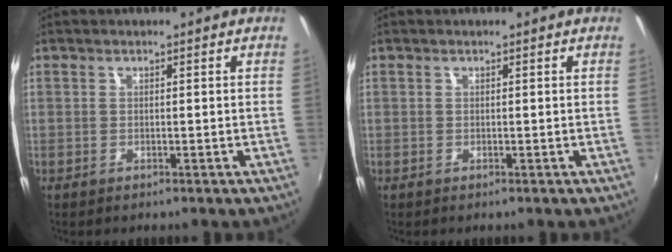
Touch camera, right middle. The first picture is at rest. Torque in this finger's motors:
{"motor_torque": [0.00, 0.00, 0.00, 0.00]}